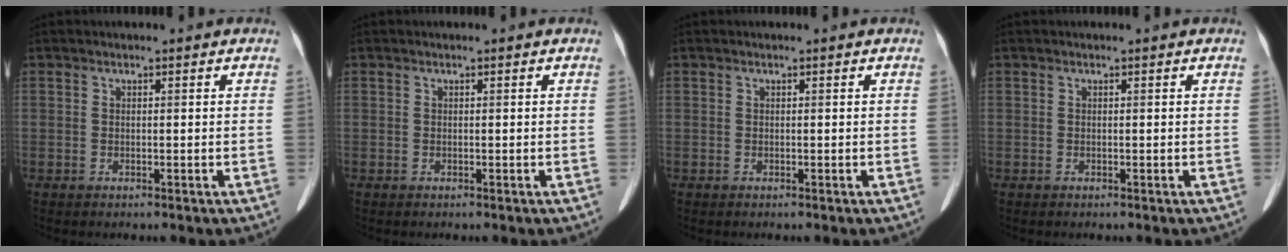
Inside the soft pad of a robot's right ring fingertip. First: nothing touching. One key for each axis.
{"total": 0.0}
{"total": 0.0}
{"total": 0.0}